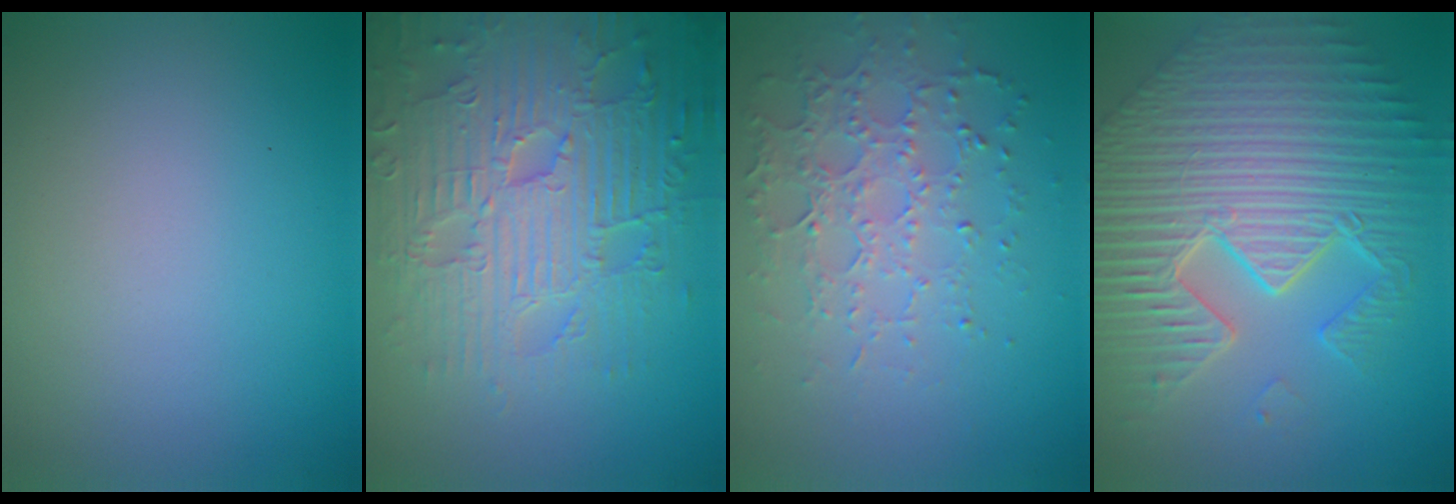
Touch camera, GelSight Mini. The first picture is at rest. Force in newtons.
{"total": 8.7, "press": 6.4, "slide": 5.8}
{"total": 3.4, "press": 3.2, "slide": 1.2}
{"total": 11.7, "press": 7.5, "slide": 9.0}